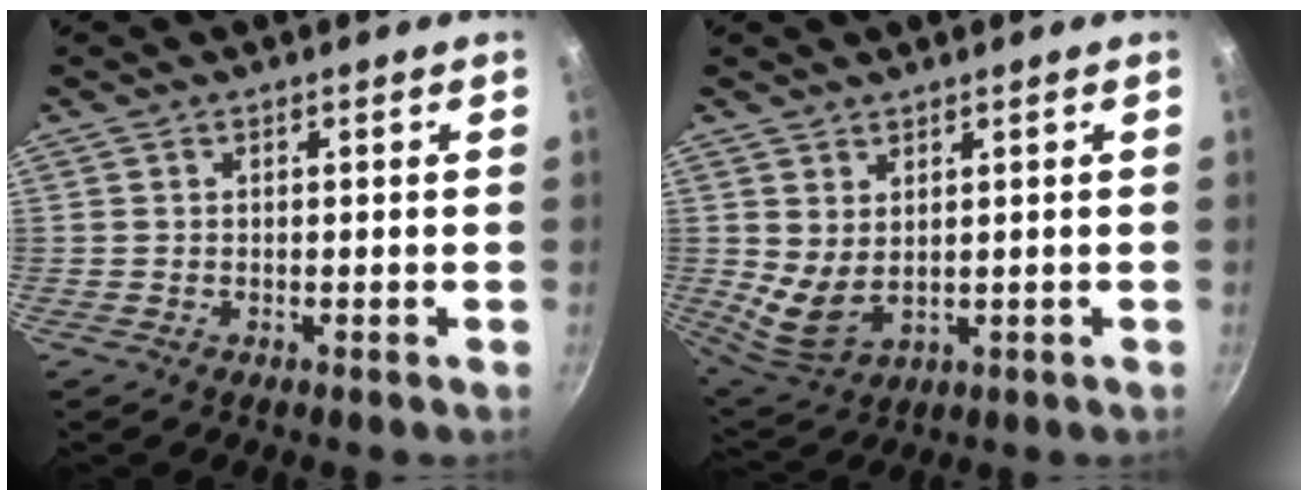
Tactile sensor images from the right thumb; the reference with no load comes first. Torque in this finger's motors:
{"motor_torque": [-0.55, 0.75, 0.56, 0.70, 0.07]}